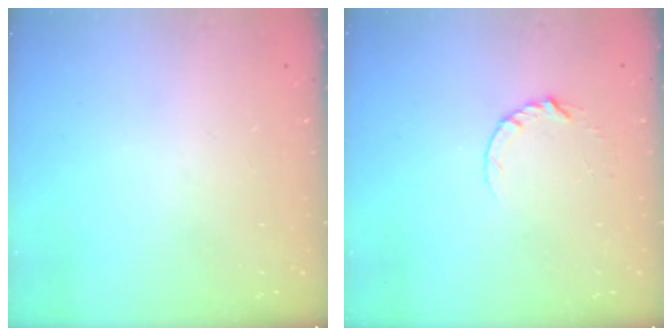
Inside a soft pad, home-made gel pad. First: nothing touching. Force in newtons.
{"total": 3.7, "press": 3.7, "slide": 0.5}